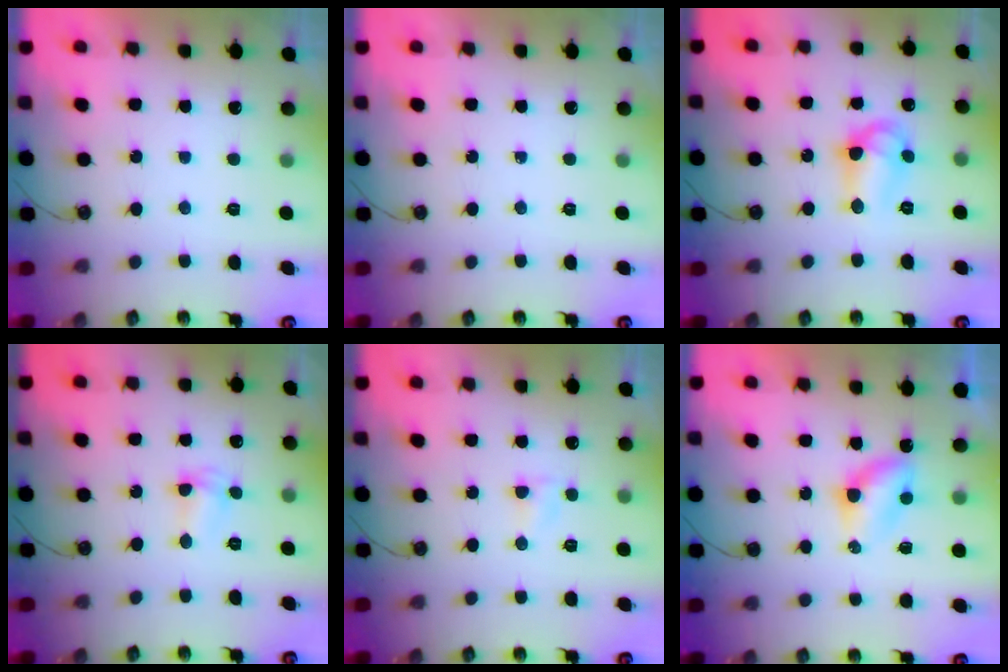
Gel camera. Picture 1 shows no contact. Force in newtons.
{"total": 0.0}
{"total": 9.9, "press": 9.8, "slide": 0.8}
{"total": 2.6, "press": 2.6, "slide": 0.6}
{"total": 3.0, "press": 3.0, "slide": 0.3}
{"total": 4.3, "press": 4.2, "slide": 0.5}